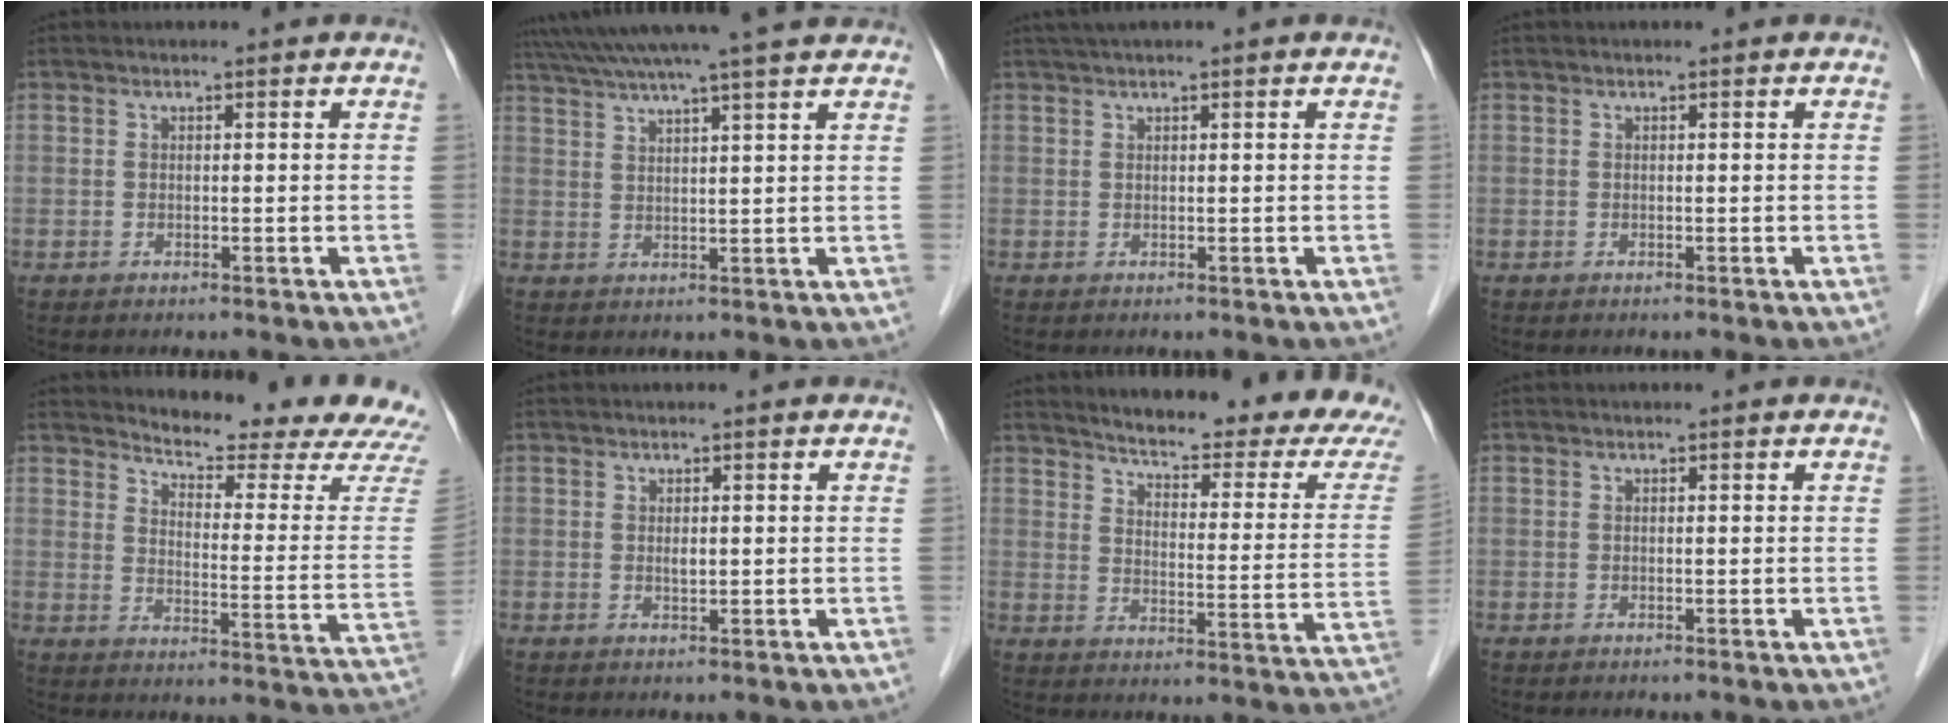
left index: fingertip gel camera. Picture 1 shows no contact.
{"total": 15.8, "force": [13.8, -0.9, 7.7], "torque": [-0.139, 0.024, 0.193]}
{"total": 2.3, "force": [1.7, -0.2, 1.5], "torque": [-0.026, 0.026, 0.034]}
{"total": 0.0}
{"total": 18.0, "force": [17.2, 0.6, 5.1], "torque": [-0.076, -0.106, 0.201]}
{"total": 0.8, "force": [0.0, 0.4, 0.7], "torque": [-0.016, -0.005, 0.002]}
{"total": 21.6, "force": [19.1, 2.2, 9.8], "torque": [-0.132, -0.059, 0.229]}
{"total": 0.0}